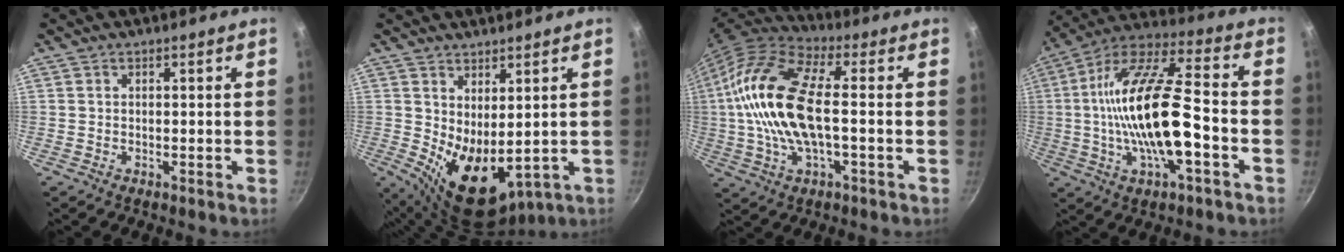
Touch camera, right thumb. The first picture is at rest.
{"total": 10.1, "force": [1.1, 5.6, 8.4], "torque": [-0.106, -0.034, 0.040]}
{"total": 18.7, "force": [-0.1, 7.9, 16.9], "torque": [-0.339, 0.026, -0.019]}
{"total": 21.3, "force": [-3.4, 7.3, 19.7], "torque": [-0.363, 0.031, -0.072]}